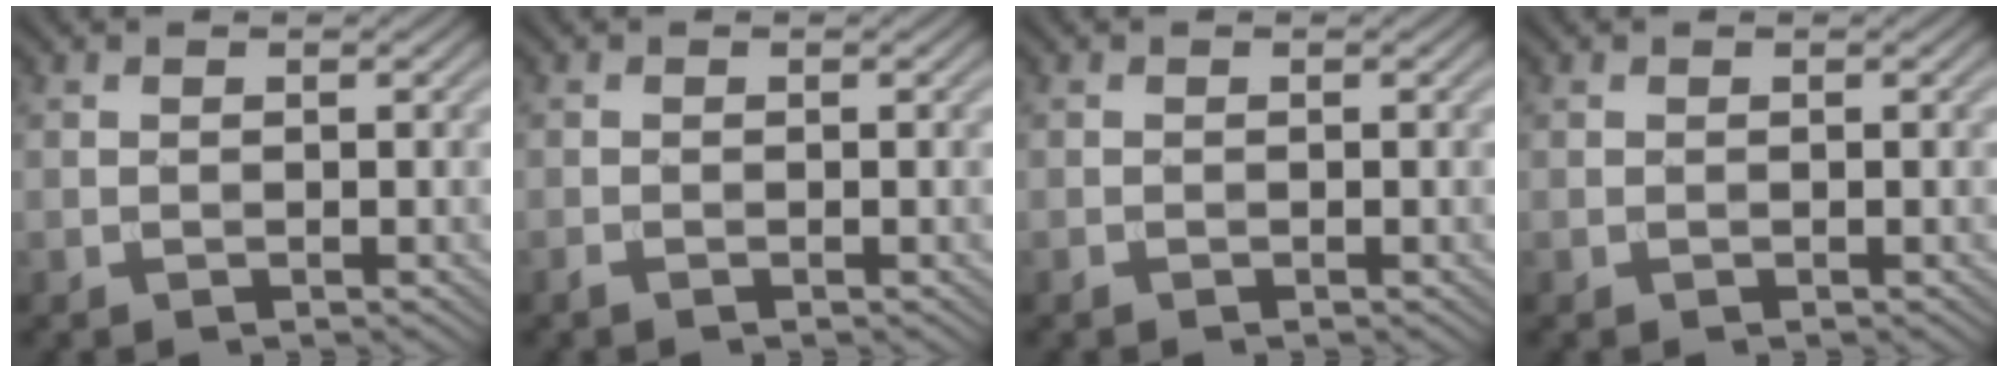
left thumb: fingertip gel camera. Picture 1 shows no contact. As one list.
[{"total": 0.5, "force": [-0.4, 0.0, 0.3], "torque": [-0.008, 0.000, -0.010]}, {"total": 0.0}, {"total": 0.0}]